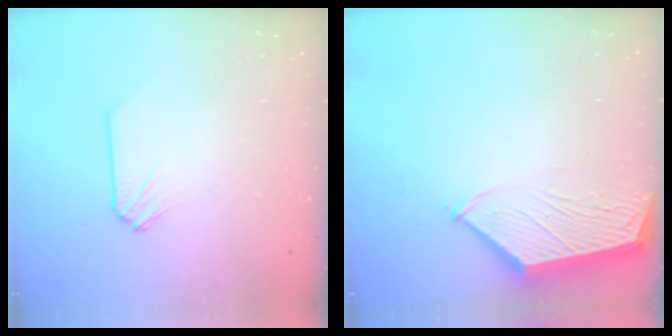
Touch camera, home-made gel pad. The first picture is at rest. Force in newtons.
{"total": 3.6, "press": 3.5, "slide": 0.5}